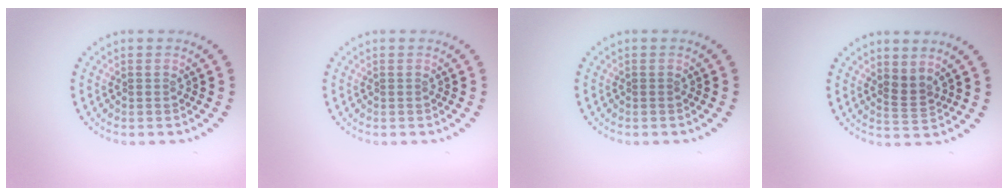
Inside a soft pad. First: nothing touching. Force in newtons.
{"total": 0.0}
{"total": 0.0}
{"total": 1.8, "press": 1.3, "slide": 1.3}